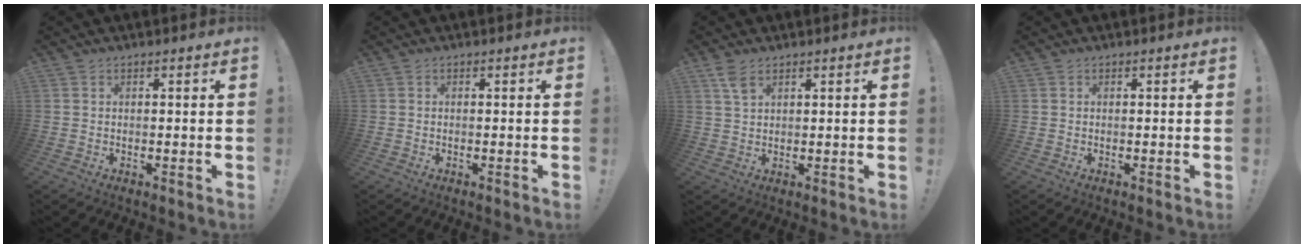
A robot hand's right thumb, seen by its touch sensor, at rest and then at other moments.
{"total": 0.0}
{"total": 4.3, "force": [2.7, 2.0, 2.8], "torque": [-0.044, -0.012, 0.047]}
{"total": 0.0}